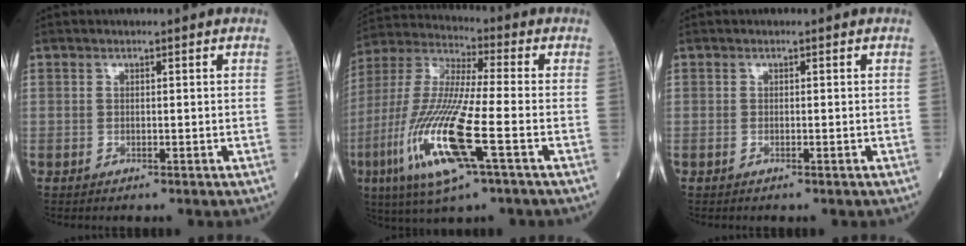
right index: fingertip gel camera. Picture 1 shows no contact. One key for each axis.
{"total": 18.0, "fx": -5.9, "fy": 2.1, "fz": 16.9, "tx": -0.369, "ty": -0.023, "tz": -0.111}
{"total": 0.0}